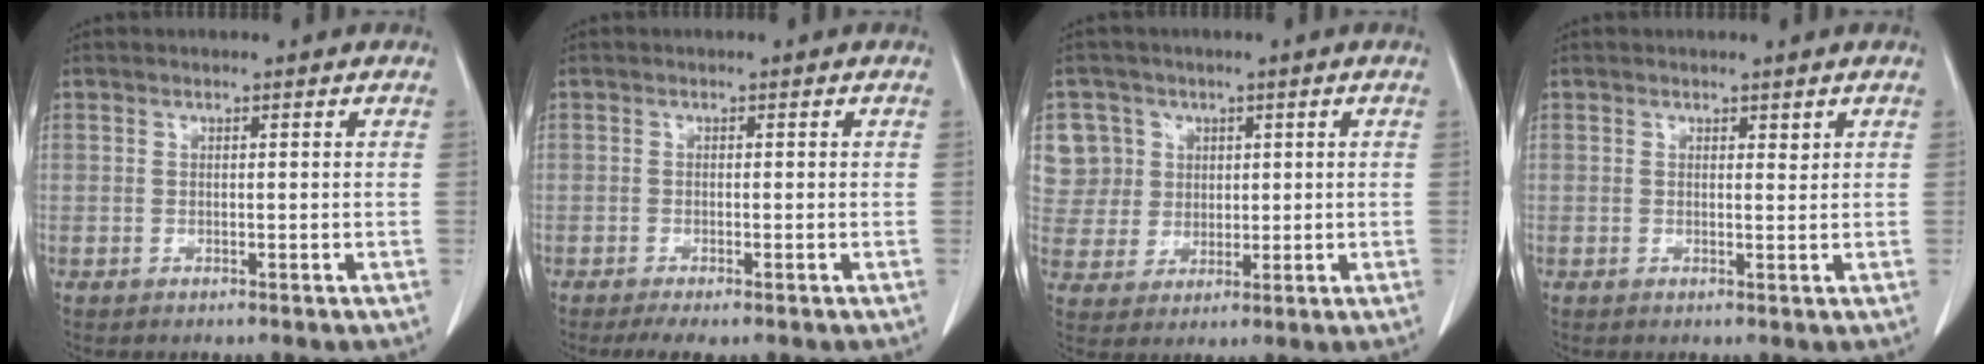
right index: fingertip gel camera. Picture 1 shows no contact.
{"total": 3.0, "force": [-2.1, 0.6, 2.0], "torque": [-0.035, -0.009, -0.032]}
{"total": 8.1, "force": [2.8, 7.6, 0.2], "torque": [0.004, 0.022, 0.063]}
{"total": 0.7, "force": [0.6, 0.3, 0.4], "torque": [-0.007, -0.005, 0.007]}